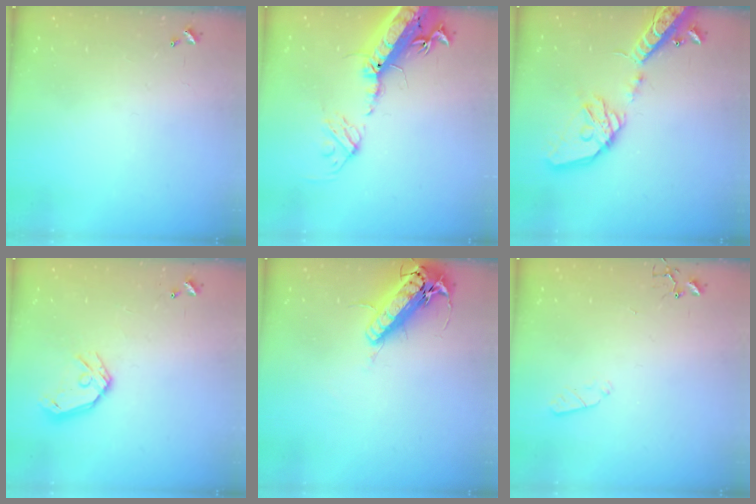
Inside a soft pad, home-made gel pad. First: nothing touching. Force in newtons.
{"total": 23.3, "press": 22.7, "slide": 5.2}
{"total": 21.3, "press": 20.9, "slide": 3.7}
{"total": 11.2, "press": 11.0, "slide": 1.8}
{"total": 18.2, "press": 17.8, "slide": 3.8}
{"total": 3.5, "press": 3.4, "slide": 0.5}